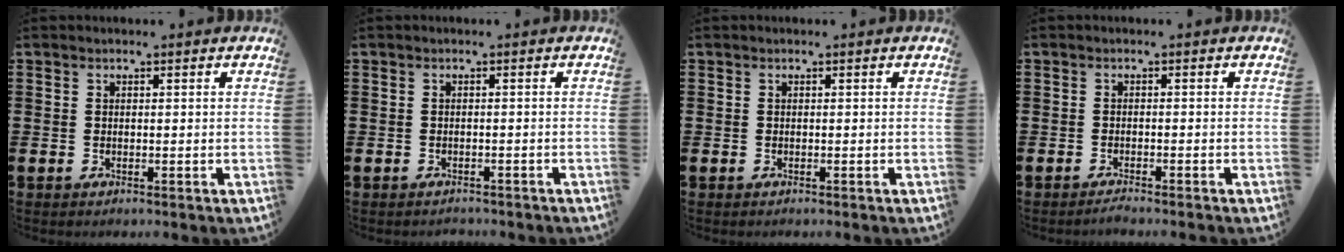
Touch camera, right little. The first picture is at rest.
{"total": 0.5, "force": [-0.5, 0.1, -0.1], "torque": [0.000, -0.002, -0.011]}
{"total": 0.0}
{"total": 0.9, "force": [-0.8, -0.1, 0.3], "torque": [-0.005, -0.002, -0.016]}